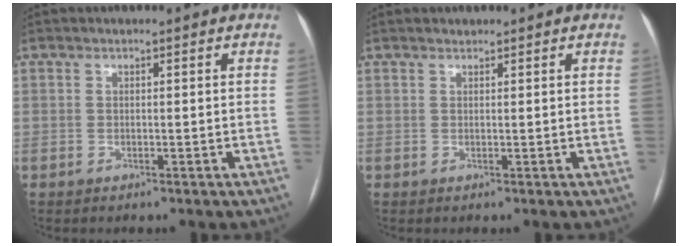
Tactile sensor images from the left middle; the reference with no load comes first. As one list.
[{"total": 0.6, "force": [0.6, 0.2, 0.1], "torque": [-0.009, 0.009, 0.012]}]